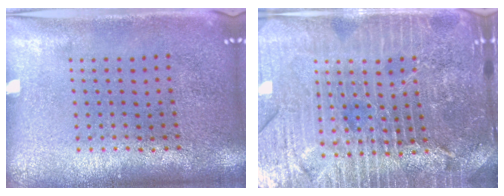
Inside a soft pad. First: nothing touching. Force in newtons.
{"total": 5.3, "press": 4.8, "slide": 2.2}